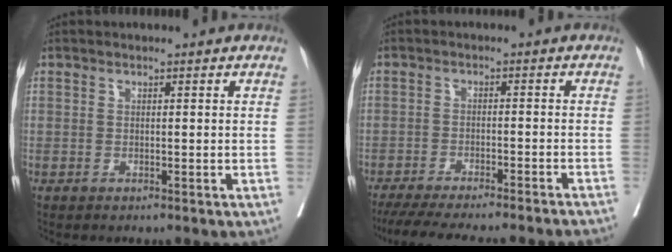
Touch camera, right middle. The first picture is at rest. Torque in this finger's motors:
{"motor_torque": [1.05, -1.09, 0.16, 0.08]}